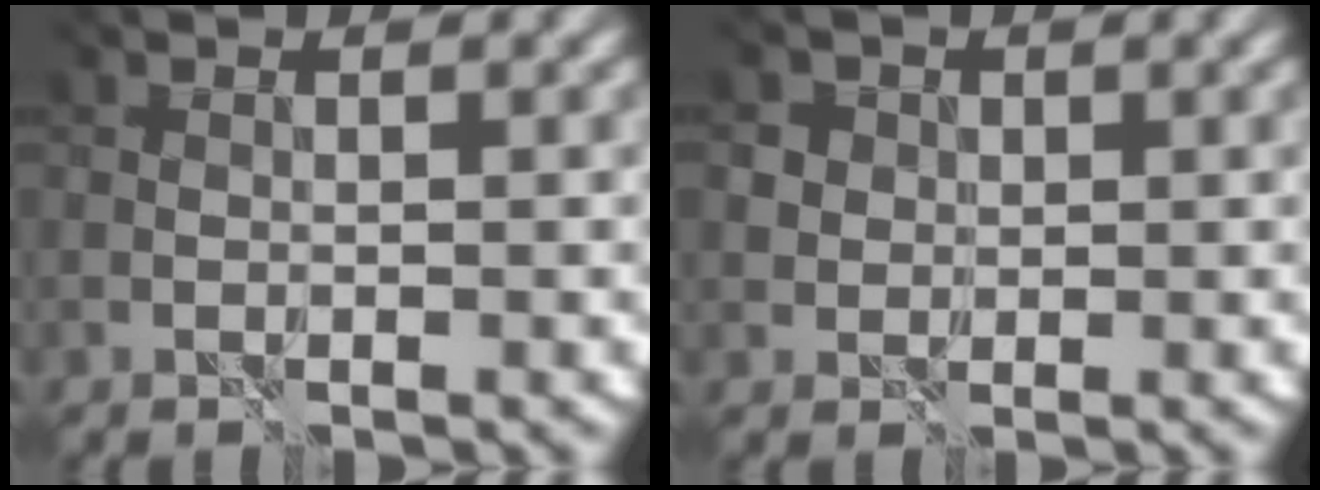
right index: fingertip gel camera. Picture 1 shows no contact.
{"total": 2.8, "force": [1.4, 2.4, 0.5], "torque": [-0.002, 0.011, 0.005]}